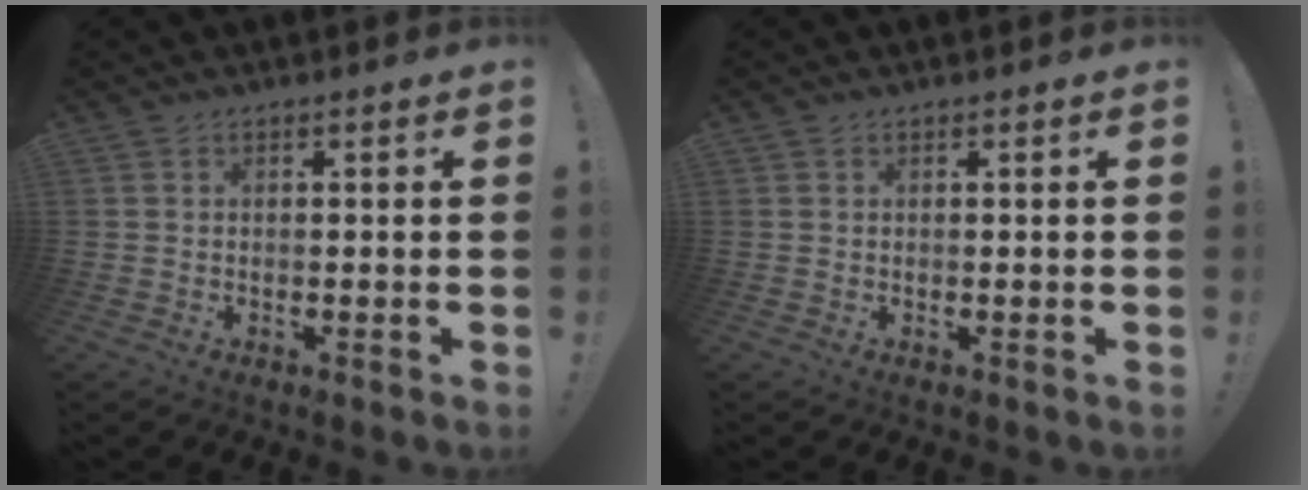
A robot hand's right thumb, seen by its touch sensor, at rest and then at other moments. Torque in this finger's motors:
{"motor_torque": [-0.06, -0.06, -0.13, 0.04, -0.03]}